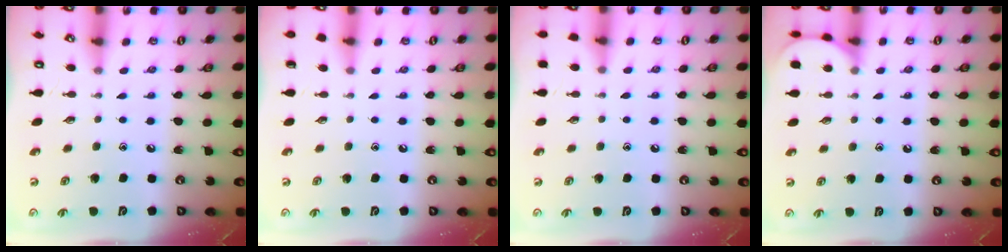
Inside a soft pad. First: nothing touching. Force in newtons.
{"total": 0.0}
{"total": 4.2, "press": 4.1, "slide": 0.6}
{"total": 4.7, "press": 4.6, "slide": 0.6}